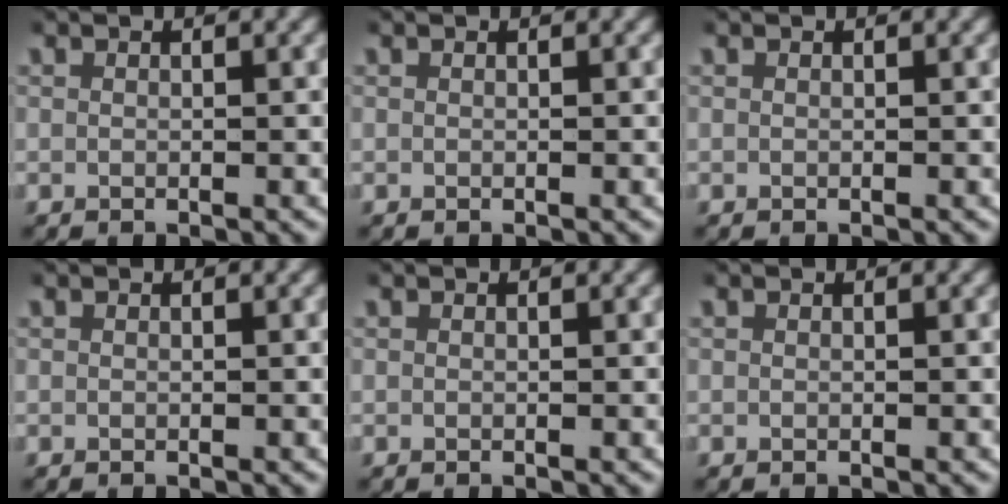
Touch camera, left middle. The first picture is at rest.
{"total": 0.0}
{"total": 0.0}
{"total": 0.0}
{"total": 0.0}
{"total": 0.0}